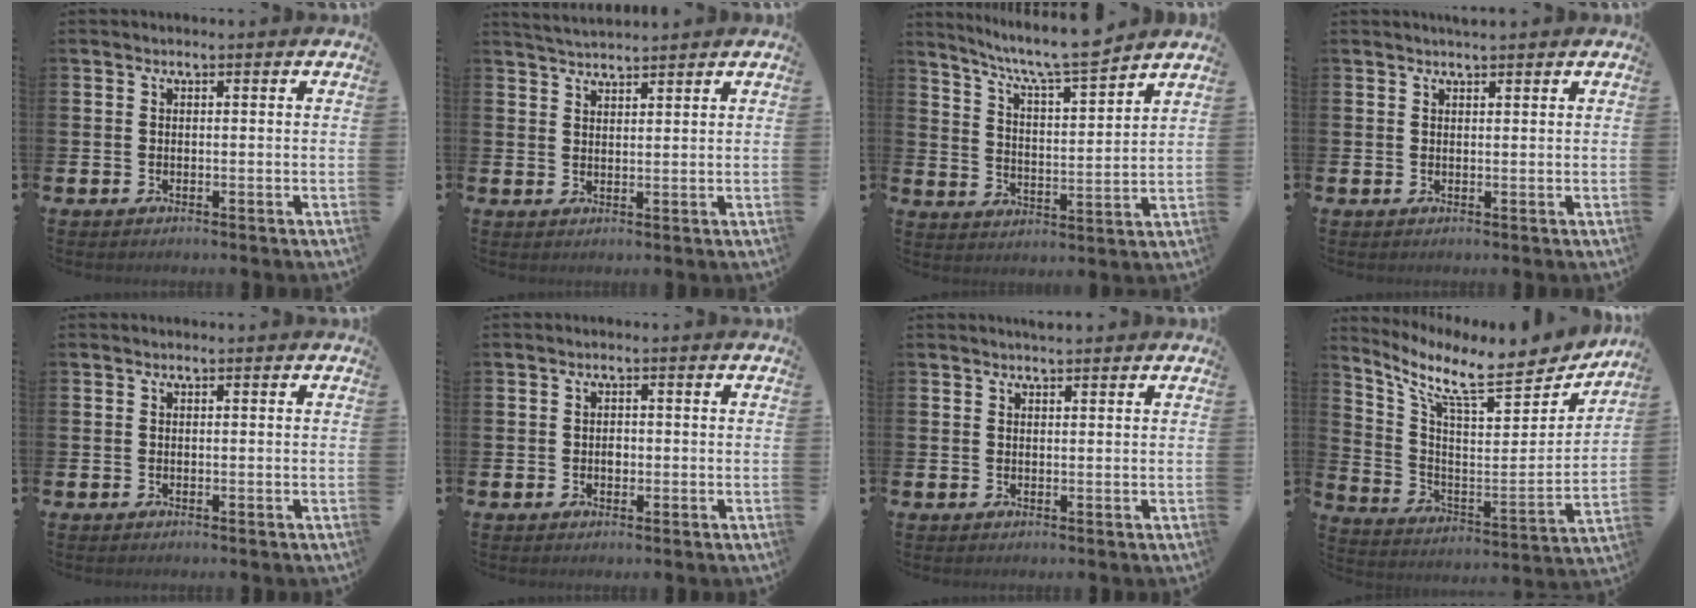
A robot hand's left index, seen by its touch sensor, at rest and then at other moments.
{"total": 3.1, "force": [3.1, 0.1, 0.1], "torque": [-0.007, -0.015, 0.056]}
{"total": 8.3, "force": [7.7, 0.4, 2.9], "torque": [-0.078, -0.057, 0.132]}
{"total": 1.4, "force": [1.3, 0.1, 0.3], "torque": [0.004, -0.003, 0.022]}
{"total": 0.0}
{"total": 1.3, "force": [-0.2, 1.0, 0.8], "torque": [-0.003, 0.002, -0.007]}
{"total": 1.4, "force": [1.4, 0.2, 0.2], "torque": [0.006, -0.004, 0.023]}
{"total": 11.2, "force": [9.2, 2.8, 5.6], "torque": [-0.131, -0.074, 0.149]}